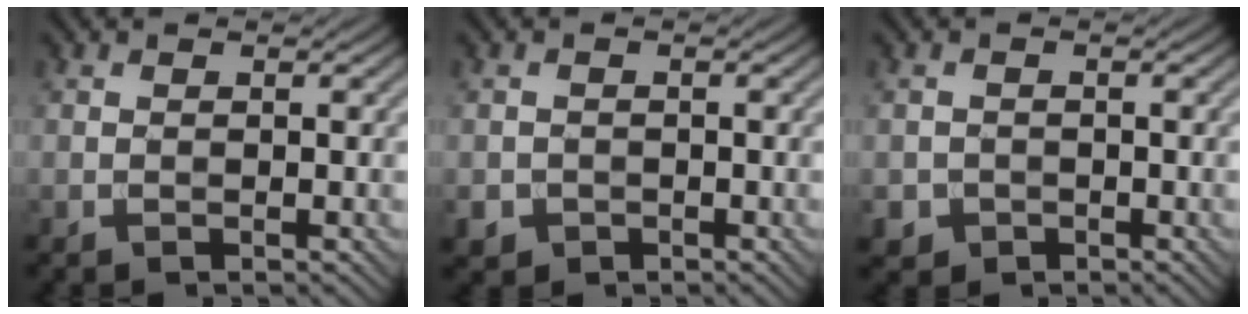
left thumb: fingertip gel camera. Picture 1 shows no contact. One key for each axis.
{"total": 2.0, "fx": -1.0, "fy": 1.7, "fz": 0.4, "tx": -0.005, "ty": -0.010, "tz": -0.020}
{"total": 1.8, "fx": -0.9, "fy": 1.6, "fz": 0.3, "tx": -0.001, "ty": -0.007, "tz": -0.018}